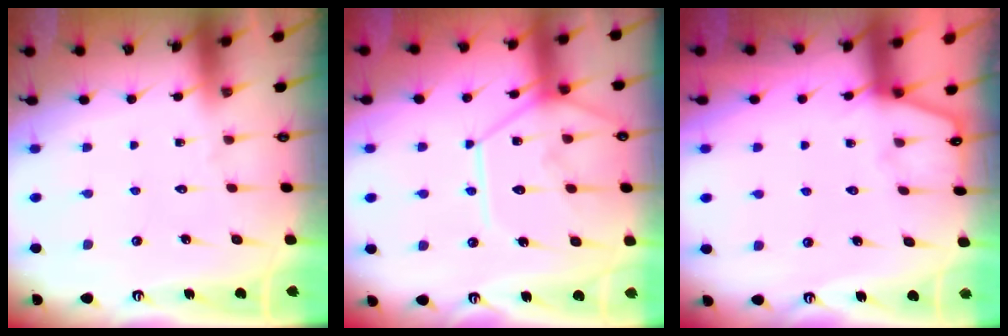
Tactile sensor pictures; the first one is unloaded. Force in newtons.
{"total": 13.4, "press": 13.3, "slide": 1.4}
{"total": 3.5, "press": 3.5, "slide": 0.4}